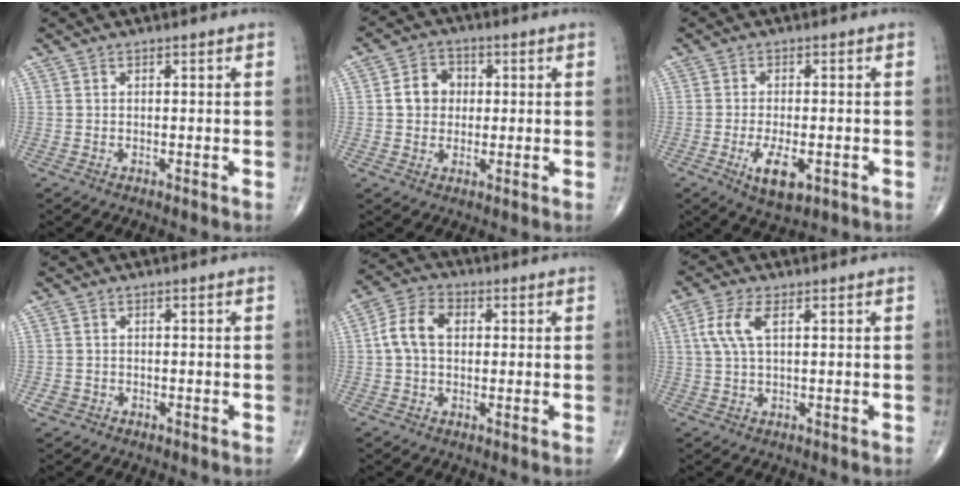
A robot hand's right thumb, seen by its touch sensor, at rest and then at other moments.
{"total": 6.0, "force": [0.5, 5.1, 3.0], "torque": [-0.028, 0.011, 0.002]}
{"total": 6.5, "force": [-2.4, 2.7, 5.4], "torque": [-0.091, -0.006, -0.034]}
{"total": 1.6, "force": [-0.7, 1.4, 0.4], "torque": [-0.002, 0.008, -0.012]}
{"total": 7.8, "force": [0.8, 5.4, 5.5], "torque": [-0.102, 0.024, 0.009]}
{"total": 5.7, "force": [1.6, 2.2, 4.9], "torque": [-0.126, 0.010, 0.034]}